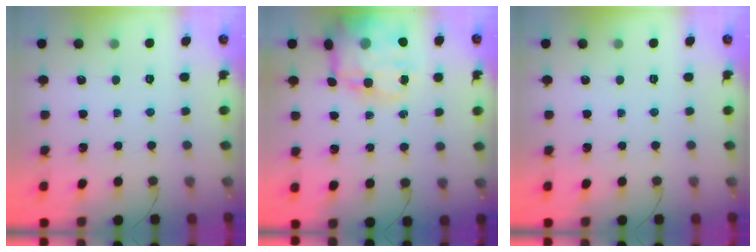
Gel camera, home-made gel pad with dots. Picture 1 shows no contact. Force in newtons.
{"total": 18.7, "press": 18.2, "slide": 4.2}
{"total": 0.0}